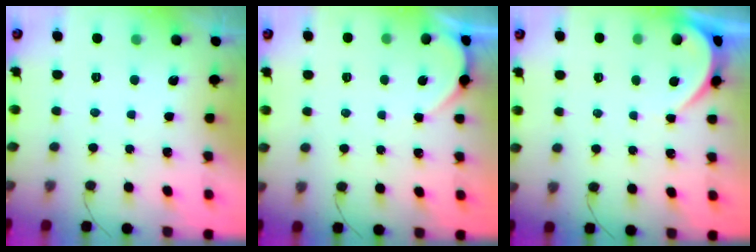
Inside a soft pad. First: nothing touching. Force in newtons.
{"total": 1.6, "press": 1.6, "slide": 0.3}
{"total": 2.4, "press": 2.4, "slide": 0.2}